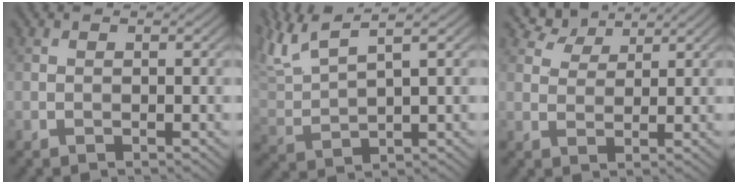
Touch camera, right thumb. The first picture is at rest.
{"total": 7.8, "force": [5.0, 1.8, 5.7], "torque": [-0.138, 0.028, 0.100]}
{"total": 3.6, "force": [2.8, 1.7, 1.6], "torque": [-0.040, 0.008, 0.060]}